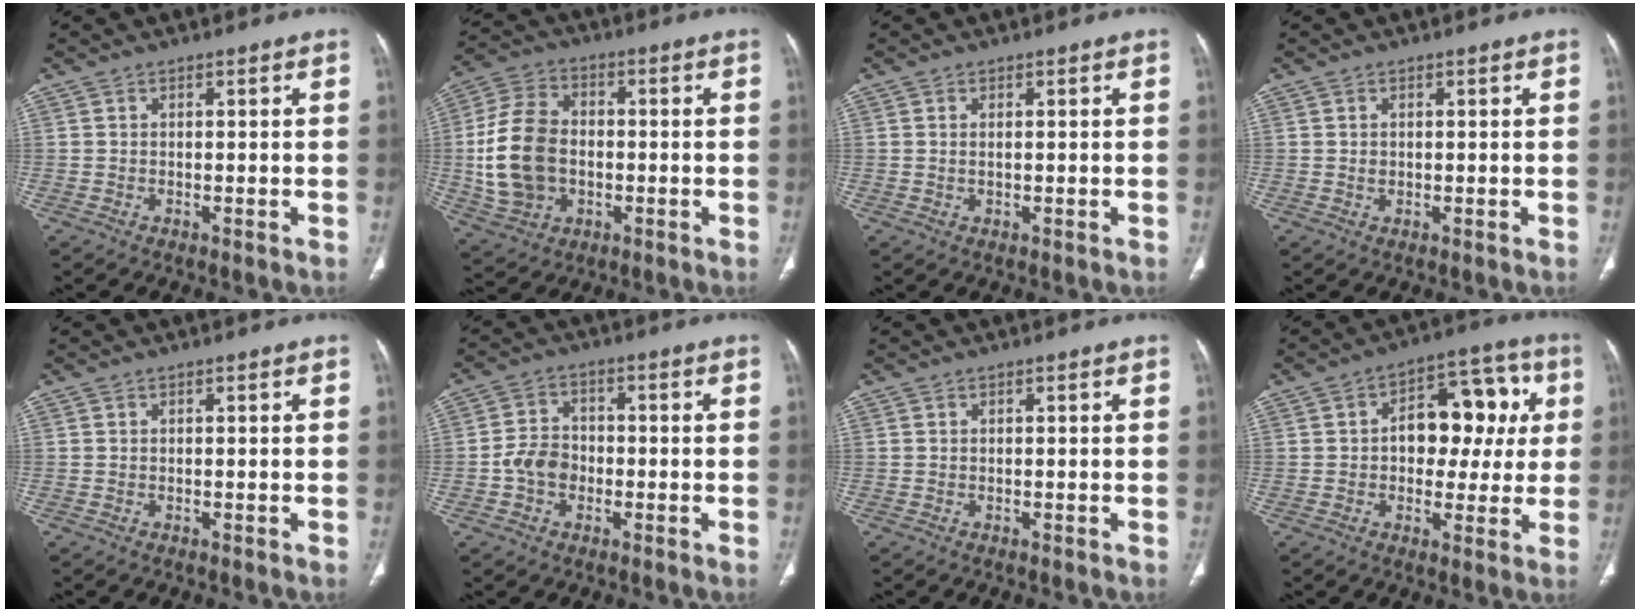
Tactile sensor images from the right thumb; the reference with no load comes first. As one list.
[{"total": 14.8, "force": [-1.1, 10.7, 10.1], "torque": [-0.190, 0.017, -0.014]}, {"total": 0.7, "force": [0.2, 0.2, 0.7], "torque": [-0.020, 0.001, 0.006]}, {"total": 0.7, "force": [0.1, 0.5, 0.4], "torque": [-0.009, -0.001, 0.005]}, {"total": 0.0}, {"total": 5.8, "force": [-1.5, 4.7, 3.2], "torque": [-0.043, 0.020, -0.036]}, {"total": 0.0}, {"total": 14.5, "force": [1.8, 9.4, 10.9], "torque": [-0.088, 0.033, 0.022]}]